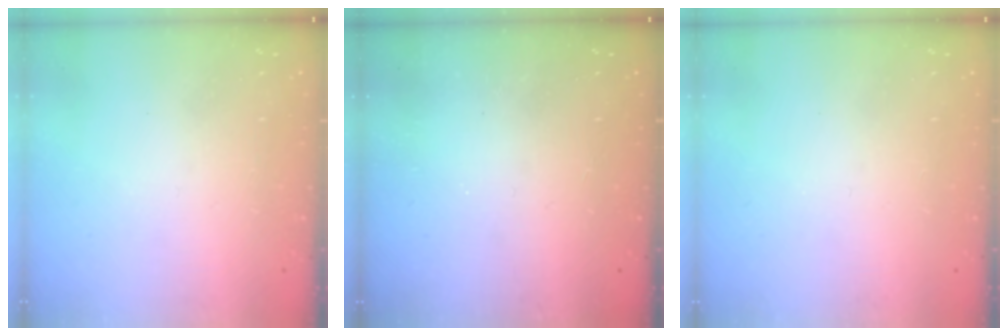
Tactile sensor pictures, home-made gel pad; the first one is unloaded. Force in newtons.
{"total": 1.2, "press": 1.2, "slide": 0.3}
{"total": 0.0}